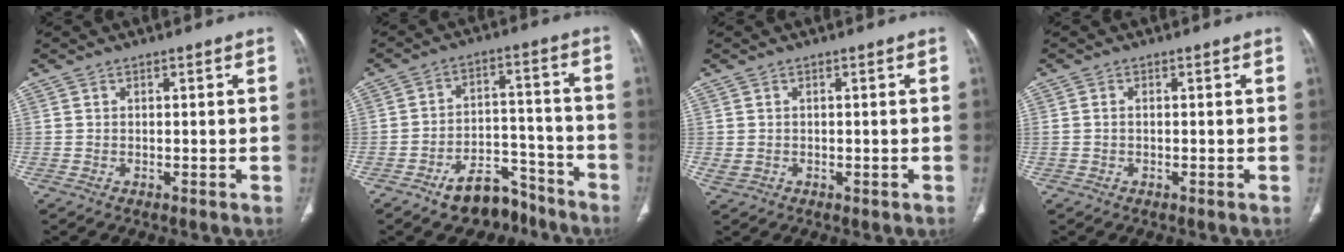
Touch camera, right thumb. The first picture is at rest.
{"total": 10.6, "force": [-7.7, 5.8, 4.4], "torque": [-0.035, 0.076, -0.119]}
{"total": 1.5, "force": [-0.2, 1.2, 0.9], "torque": [-0.023, 0.010, 0.005]}
{"total": 1.0, "force": [0.0, 0.6, 0.8], "torque": [-0.022, 0.005, 0.001]}